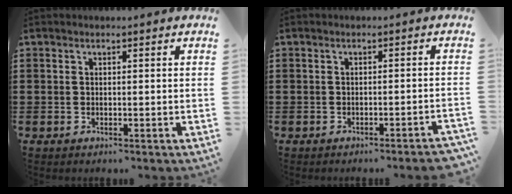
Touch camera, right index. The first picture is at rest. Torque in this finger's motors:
{"motor_torque": [1.57, 0.57, 0.24, 0.01]}